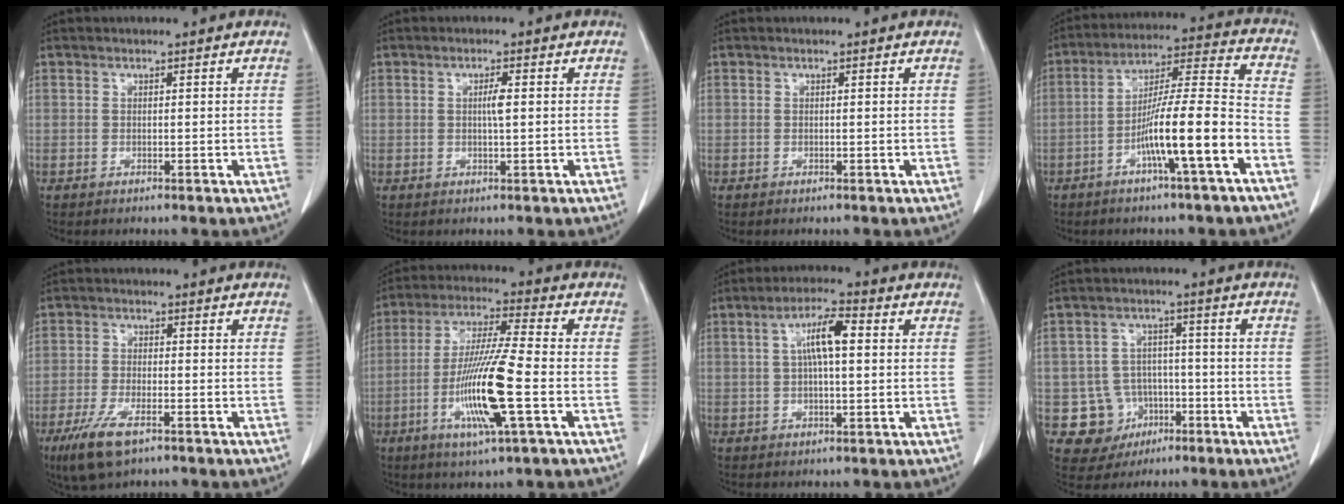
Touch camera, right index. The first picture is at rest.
{"total": 1.8, "force": [0.2, 0.1, 1.8], "torque": [-0.034, 0.001, 0.003]}
{"total": 0.0}
{"total": 13.0, "force": [-5.4, -0.2, 11.9], "torque": [-0.208, 0.012, -0.094]}
{"total": 7.1, "force": [-4.2, 2.0, 5.4], "torque": [-0.118, -0.017, -0.072]}
{"total": 13.7, "force": [-3.8, 0.1, 13.2], "torque": [-0.262, -0.016, -0.076]}
{"total": 6.5, "force": [1.3, 1.3, 6.3], "torque": [-0.117, 0.016, 0.021]}
{"total": 8.2, "force": [-2.5, 7.7, 1.2], "torque": [-0.026, 0.013, -0.028]}